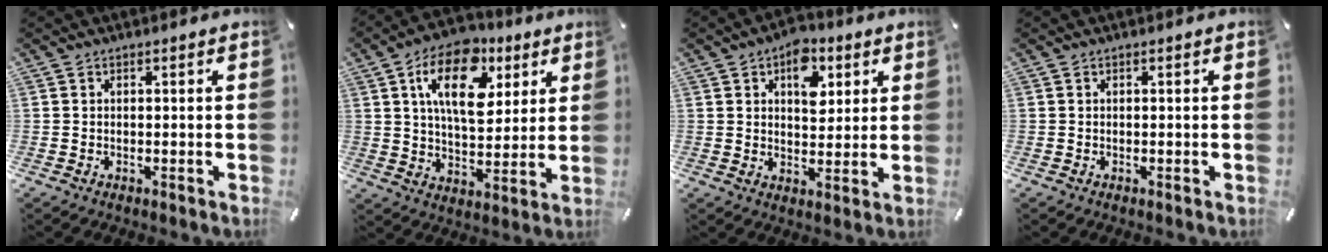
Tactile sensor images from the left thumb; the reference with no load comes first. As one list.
[{"total": 16.4, "force": [7.3, 9.6, 11.1], "torque": [-0.171, -0.017, 0.125]}, {"total": 9.6, "force": [4.0, 6.4, 5.9], "torque": [-0.065, -0.008, 0.065]}, {"total": 0.0}]